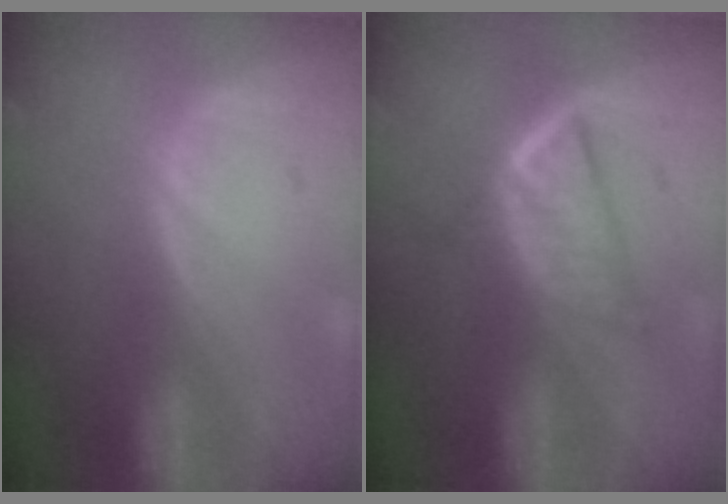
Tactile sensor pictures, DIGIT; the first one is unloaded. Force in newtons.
{"total": 6.6, "press": 5.6, "slide": 3.4}